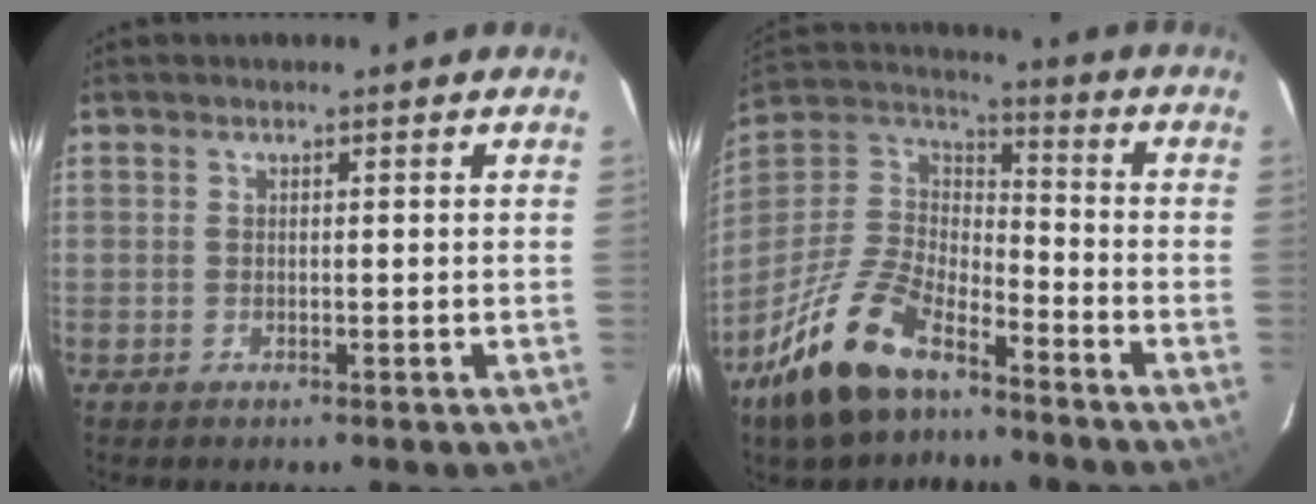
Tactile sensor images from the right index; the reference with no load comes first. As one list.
[{"total": 19.2, "force": [-12.7, 8.5, 11.6], "torque": [-0.256, -0.006, -0.237]}]